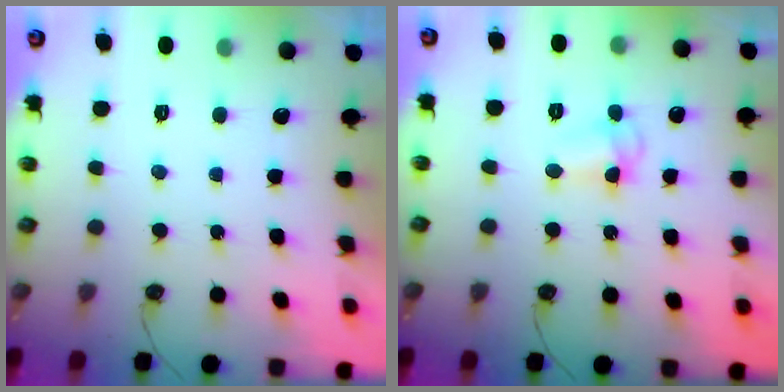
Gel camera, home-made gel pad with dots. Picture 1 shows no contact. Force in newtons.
{"total": 3.7, "press": 3.6, "slide": 0.8}